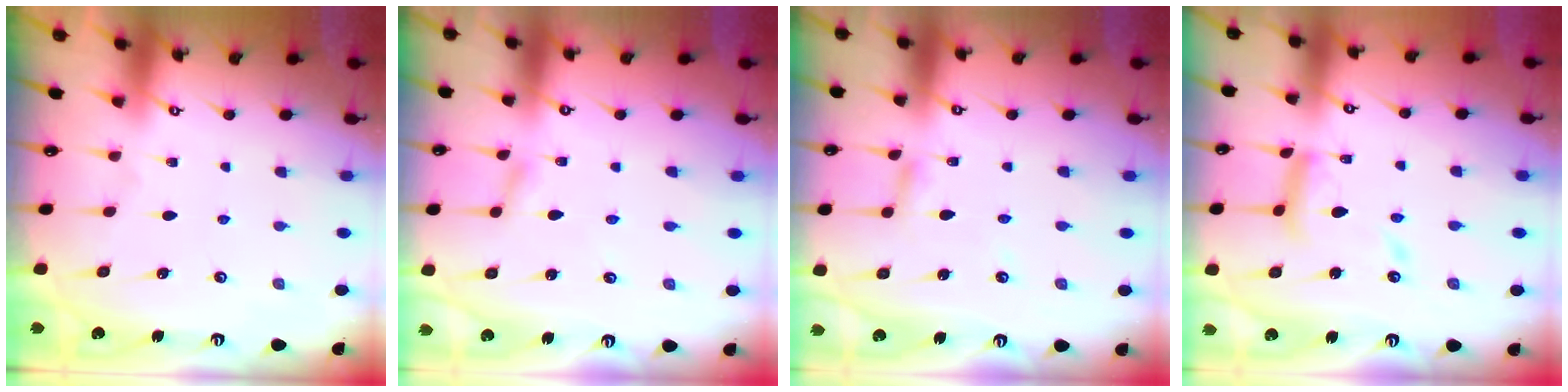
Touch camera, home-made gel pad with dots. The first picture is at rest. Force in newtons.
{"total": 1.5, "press": 1.5, "slide": 0.1}
{"total": 2.9, "press": 2.9, "slide": 0.1}
{"total": 12.2, "press": 12.1, "slide": 1.1}